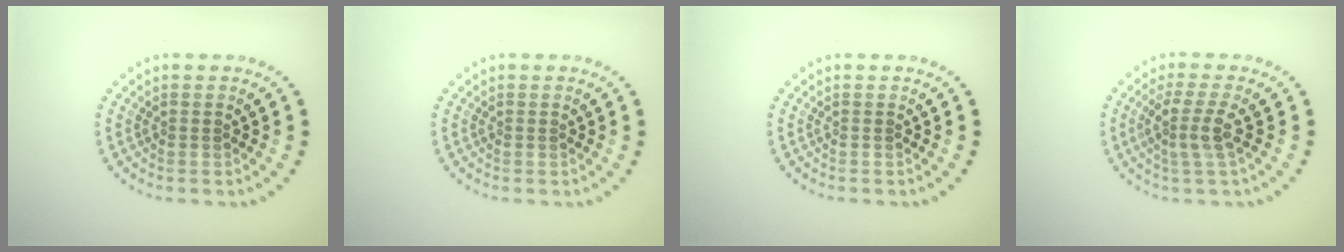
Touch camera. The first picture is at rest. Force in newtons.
{"total": 0.0}
{"total": 0.0}
{"total": 2.8, "press": 2.3, "slide": 1.7}